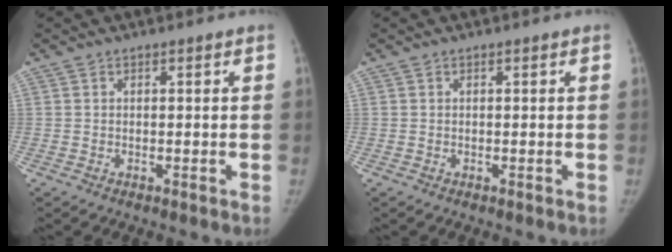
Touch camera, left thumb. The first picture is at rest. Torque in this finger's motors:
{"motor_torque": [0.07, -0.01, -0.17, 0.14, 0.01]}